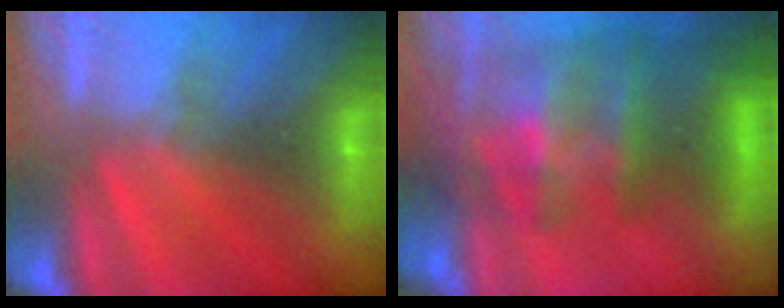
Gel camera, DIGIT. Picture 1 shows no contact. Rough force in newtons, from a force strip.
{"total": 7.2}